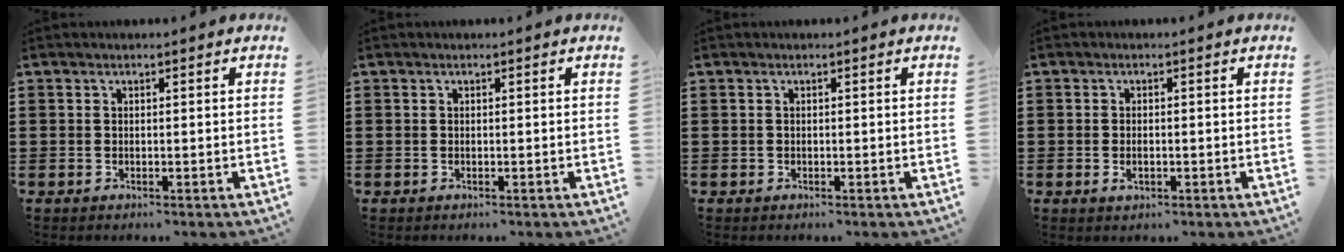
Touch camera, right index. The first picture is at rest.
{"total": 0.0}
{"total": 0.0}
{"total": 1.5, "force": [-0.3, 0.8, 1.2], "torque": [-0.024, 0.001, -0.006]}